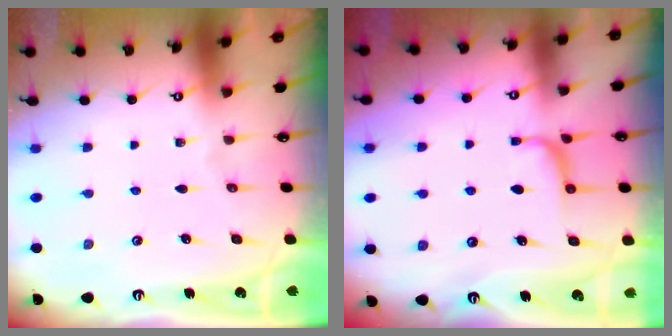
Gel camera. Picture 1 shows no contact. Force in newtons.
{"total": 1.0, "press": 0.8, "slide": 0.7}